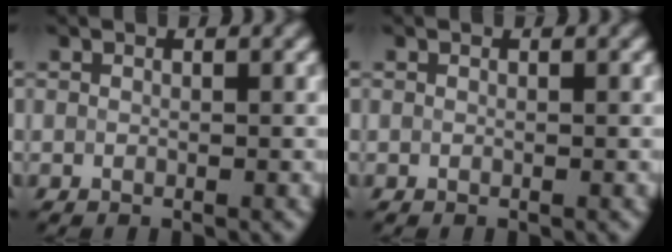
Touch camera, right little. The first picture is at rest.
{"total": 0.0}